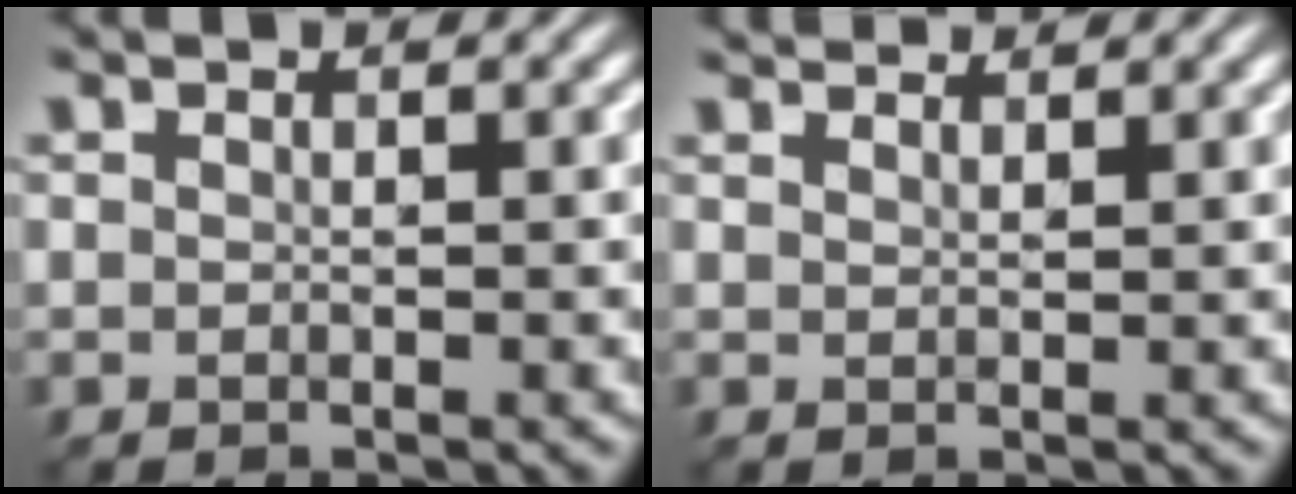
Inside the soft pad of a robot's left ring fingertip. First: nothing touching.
{"total": 3.3, "force": [3.0, 0.7, 1.1], "torque": [-0.009, 0.003, 0.031]}